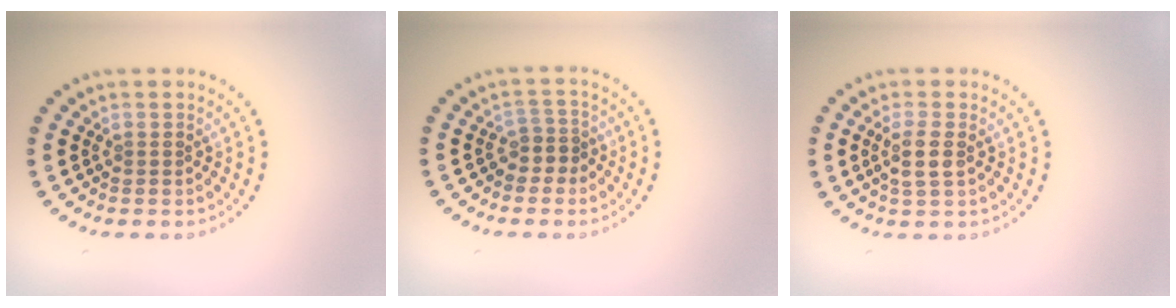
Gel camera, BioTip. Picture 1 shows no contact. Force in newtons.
{"total": 1.9, "press": 1.4, "slide": 1.2}
{"total": 2.3, "press": 2.0, "slide": 1.0}